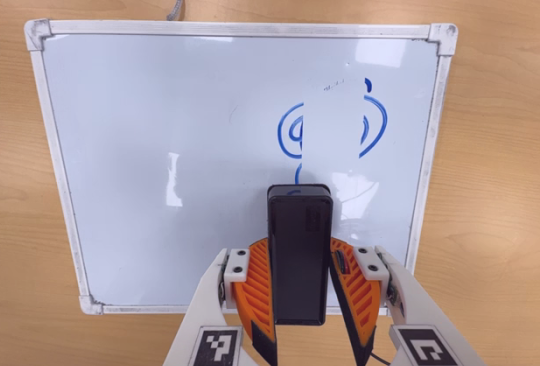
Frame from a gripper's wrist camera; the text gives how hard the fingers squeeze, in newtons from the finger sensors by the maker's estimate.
{"total": 6.5, "left": 5.8, "right": 7.1}